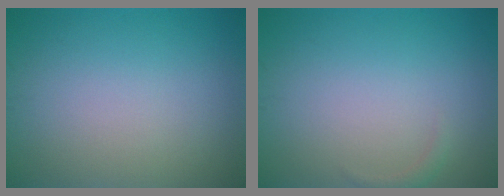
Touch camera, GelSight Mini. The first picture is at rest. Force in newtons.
{"total": 0.7, "press": 0.7, "slide": 0.1}